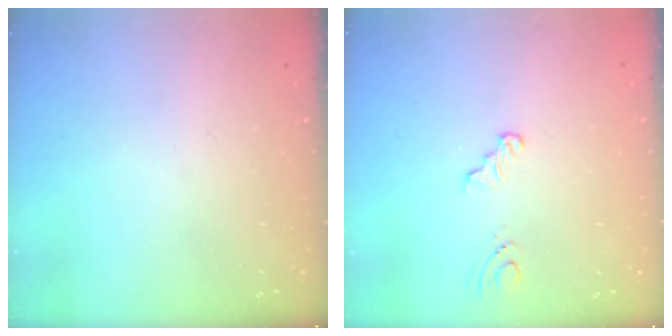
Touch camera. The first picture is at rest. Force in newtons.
{"total": 2.7, "press": 2.3, "slide": 1.5}